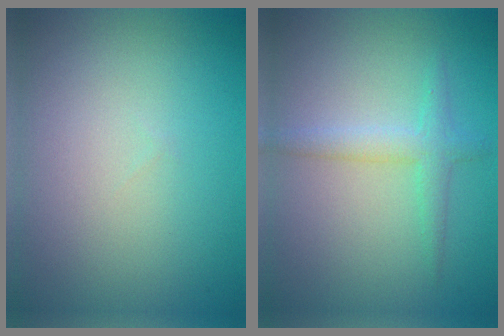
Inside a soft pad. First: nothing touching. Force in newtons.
{"total": 2.3, "press": 2.3, "slide": 0.1}